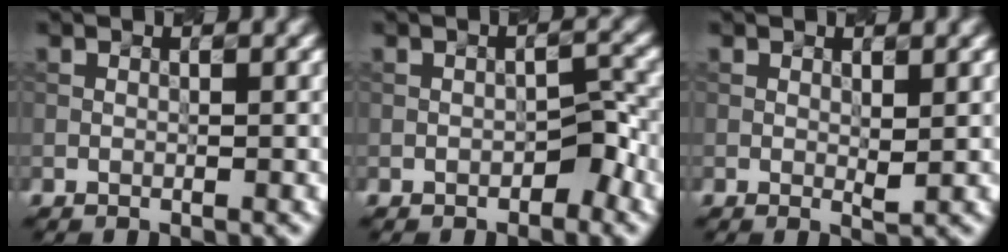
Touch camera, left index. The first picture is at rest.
{"total": 1.5, "force": [-1.2, 0.6, 0.7], "torque": [-0.008, 0.010, -0.013]}
{"total": 0.7, "force": [0.3, 0.0, 0.6], "torque": [-0.013, -0.001, 0.007]}